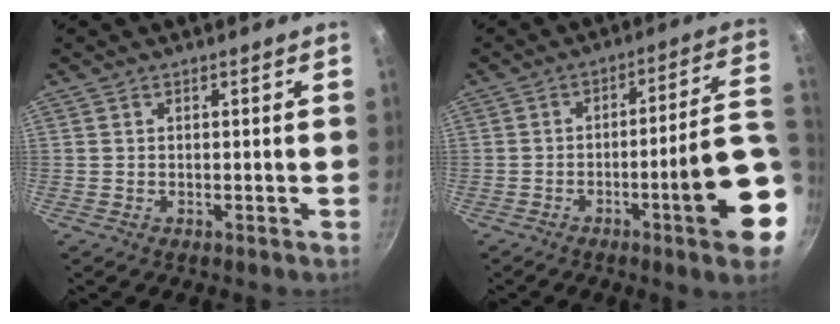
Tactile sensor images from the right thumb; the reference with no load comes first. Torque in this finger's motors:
{"motor_torque": [2.23, 2.07, 1.83, -0.82, 0.43]}